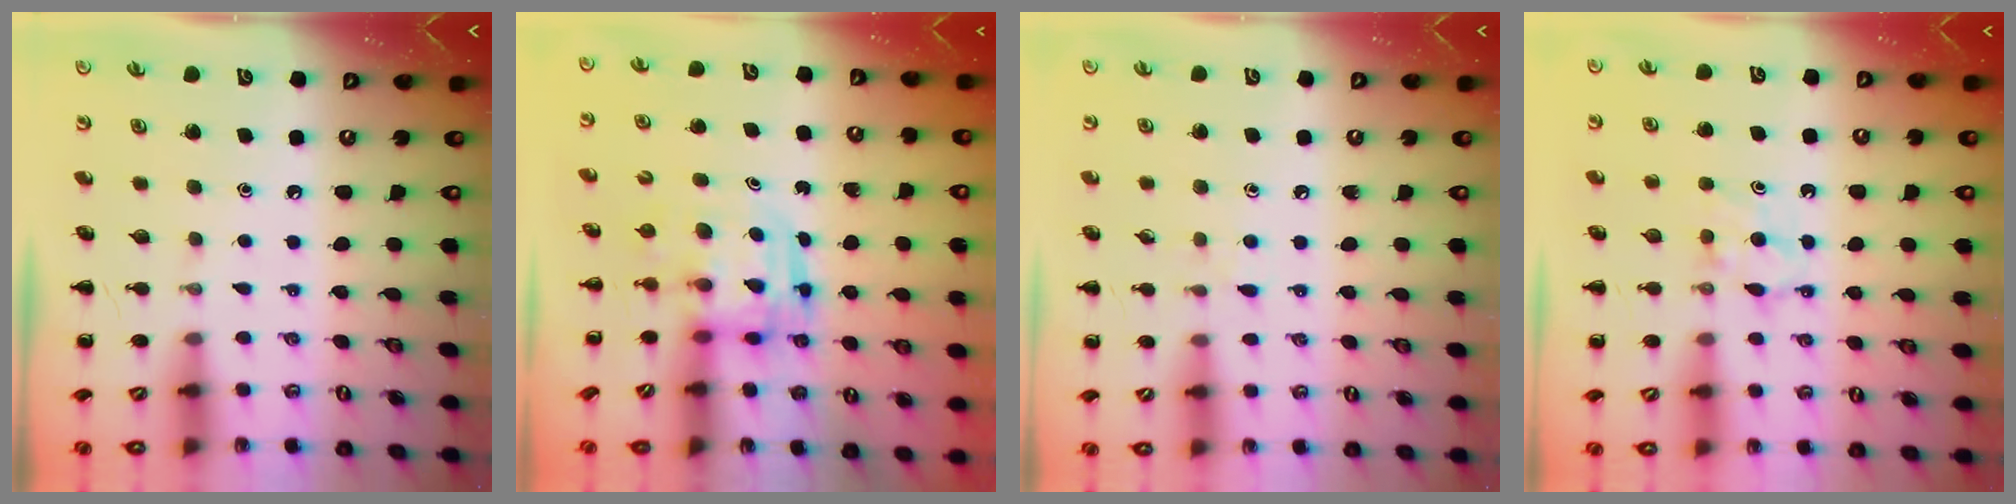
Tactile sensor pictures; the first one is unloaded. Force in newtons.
{"total": 3.2, "press": 3.2, "slide": 0.3}
{"total": 4.7, "press": 4.2, "slide": 2.0}
{"total": 5.5, "press": 5.3, "slide": 1.6}